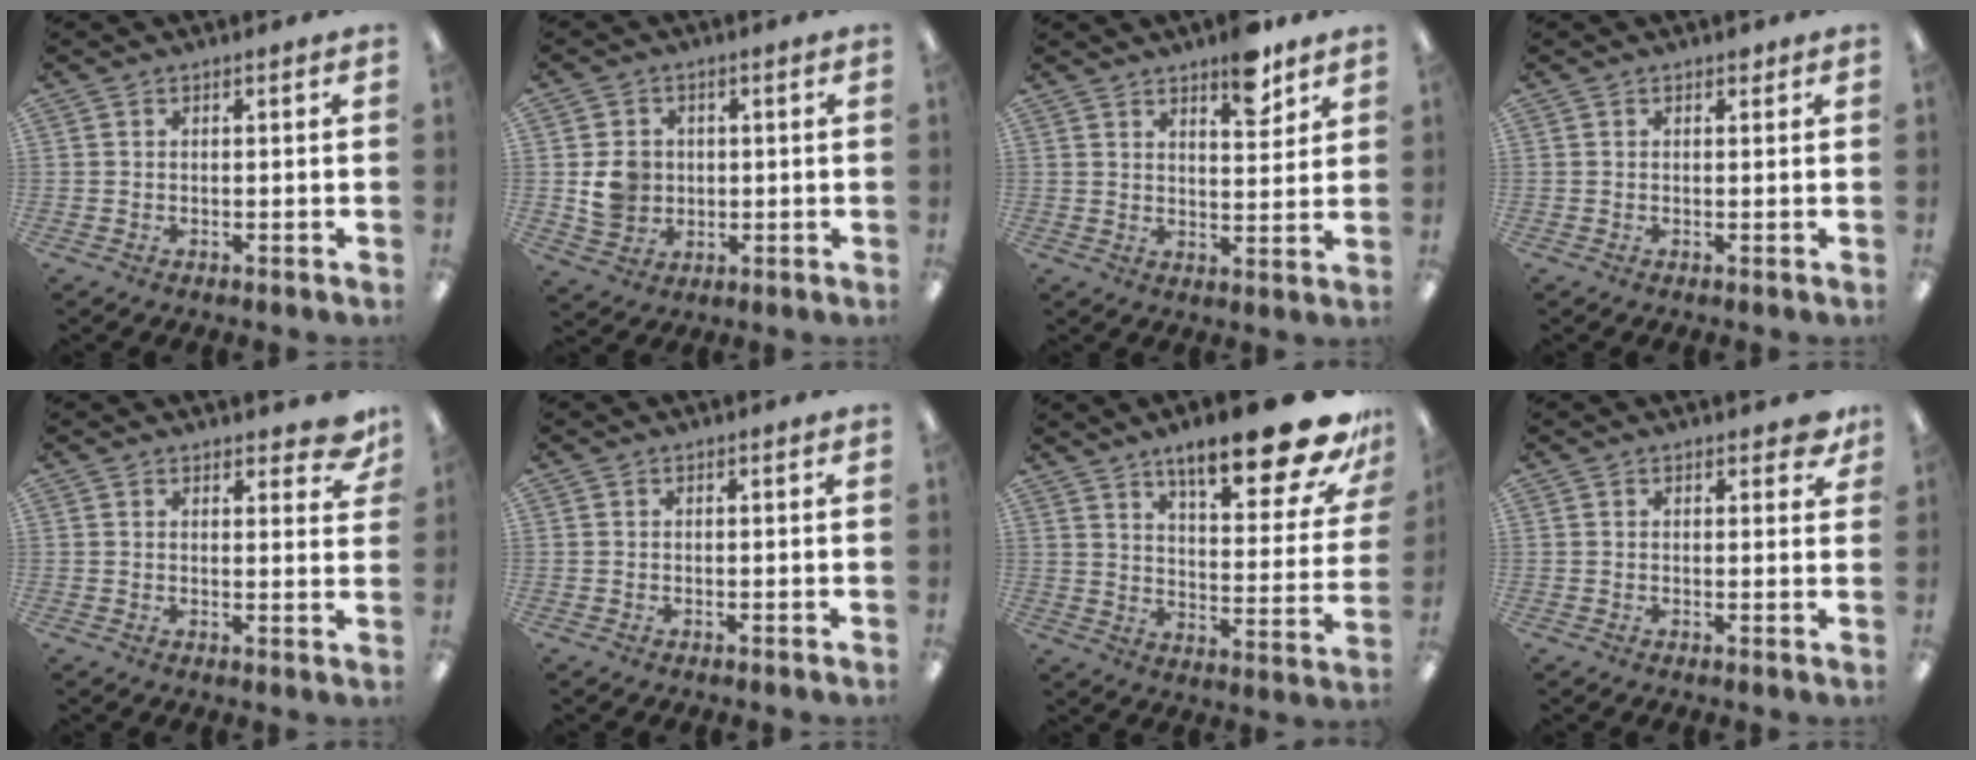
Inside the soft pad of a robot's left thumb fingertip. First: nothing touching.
{"total": 6.5, "force": [0.5, 6.1, 2.3], "torque": [-0.023, 0.005, 0.011]}
{"total": 8.5, "force": [6.1, 3.1, 5.0], "torque": [-0.049, -0.039, 0.098]}
{"total": 0.9, "force": [0.7, 0.4, 0.4], "torque": [0.000, -0.002, 0.010]}
{"total": 5.1, "force": [4.0, 1.9, 2.5], "torque": [-0.018, -0.024, 0.066]}
{"total": 0.0}
{"total": 23.0, "force": [15.8, 6.3, 15.4], "torque": [-0.218, -0.107, 0.254]}
{"total": 3.1, "force": [2.1, 1.4, 1.8], "torque": [-0.015, -0.004, 0.033]}